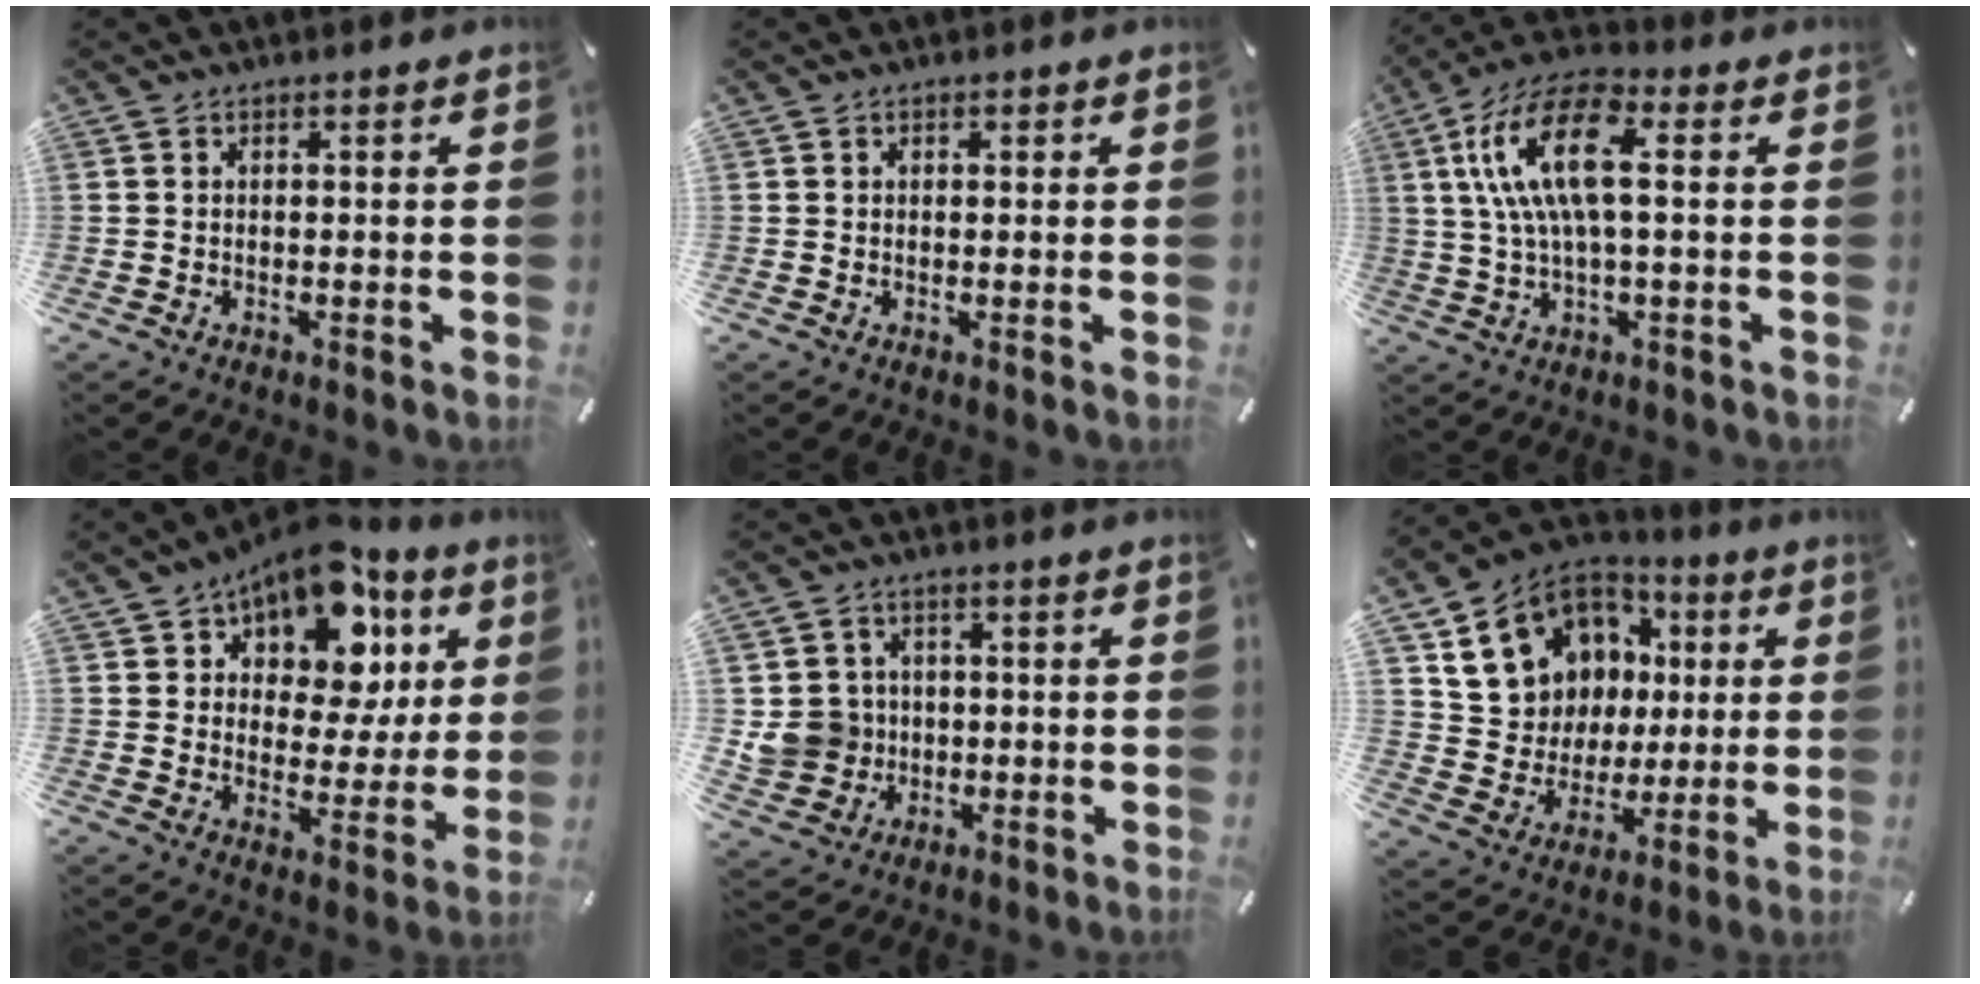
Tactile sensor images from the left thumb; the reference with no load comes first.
{"total": 0.8, "force": [0.2, 0.7, 0.2], "torque": [-0.004, 0.004, 0.004]}
{"total": 14.9, "force": [2.7, 5.9, 13.5], "torque": [-0.283, -0.002, 0.045]}
{"total": 14.8, "force": [10.0, 8.5, 7.0], "torque": [-0.105, -0.079, 0.171]}
{"total": 8.3, "force": [0.5, 8.2, 1.5], "torque": [-0.041, 0.002, 0.017]}
{"total": 15.7, "force": [5.6, 13.8, 4.8], "torque": [-0.094, -0.026, 0.126]}